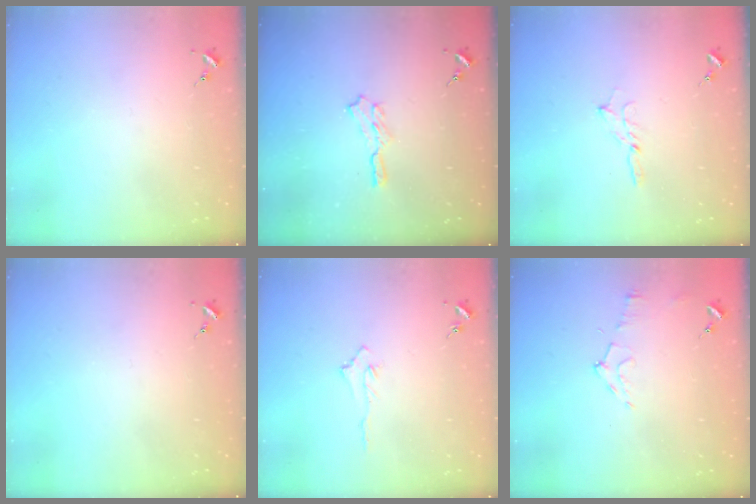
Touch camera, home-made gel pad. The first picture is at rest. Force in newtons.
{"total": 5.5, "press": 5.5, "slide": 0.6}
{"total": 2.5, "press": 2.5, "slide": 0.2}
{"total": 0.0}
{"total": 3.2, "press": 3.2, "slide": 0.4}
{"total": 7.4, "press": 7.4, "slide": 0.7}